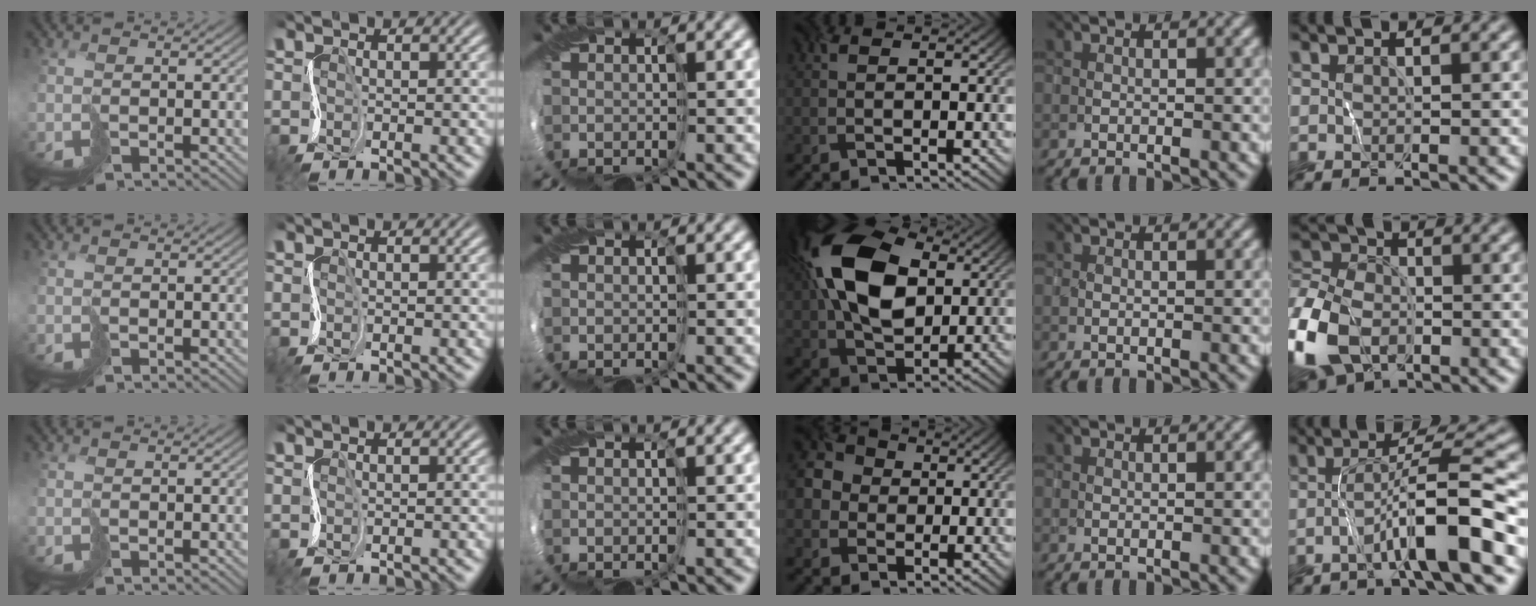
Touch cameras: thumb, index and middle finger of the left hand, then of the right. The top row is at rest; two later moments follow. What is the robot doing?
{"motion": "cut", "object": "receipt paper"}